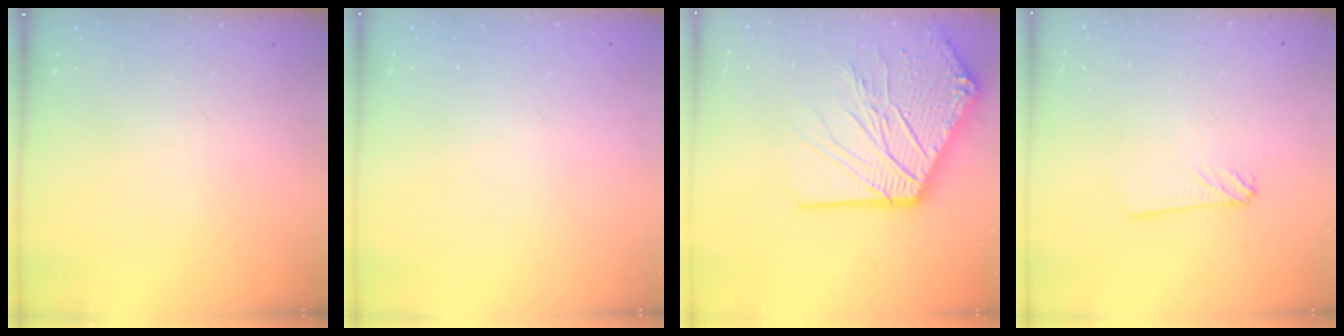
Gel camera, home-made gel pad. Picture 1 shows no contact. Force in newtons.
{"total": 0.0}
{"total": 23.5, "press": 23.2, "slide": 3.9}
{"total": 2.4, "press": 2.4, "slide": 0.3}